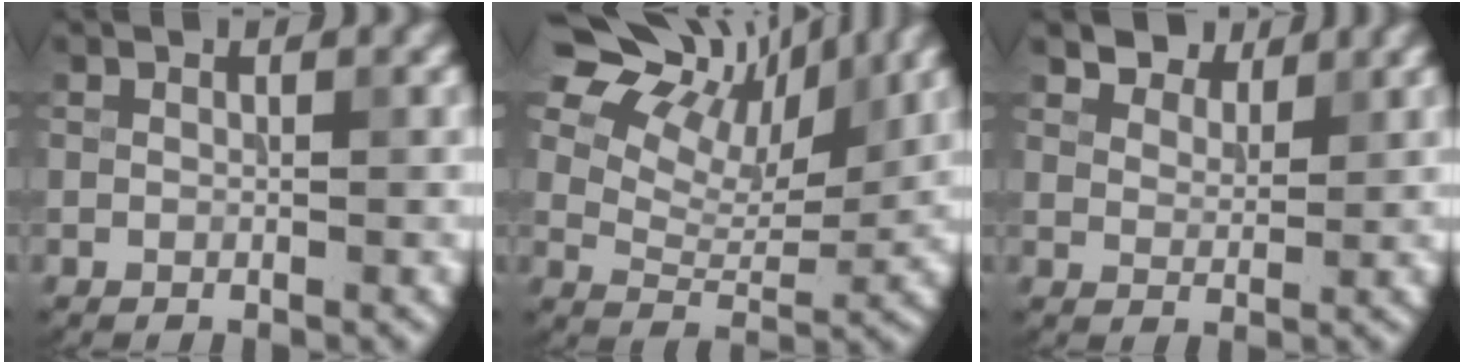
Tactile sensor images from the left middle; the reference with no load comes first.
{"total": 11.9, "force": [8.6, 5.2, 6.3], "torque": [-0.114, 0.018, 0.118]}
{"total": 3.9, "force": [3.4, 1.5, 1.0], "torque": [-0.029, -0.015, 0.071]}